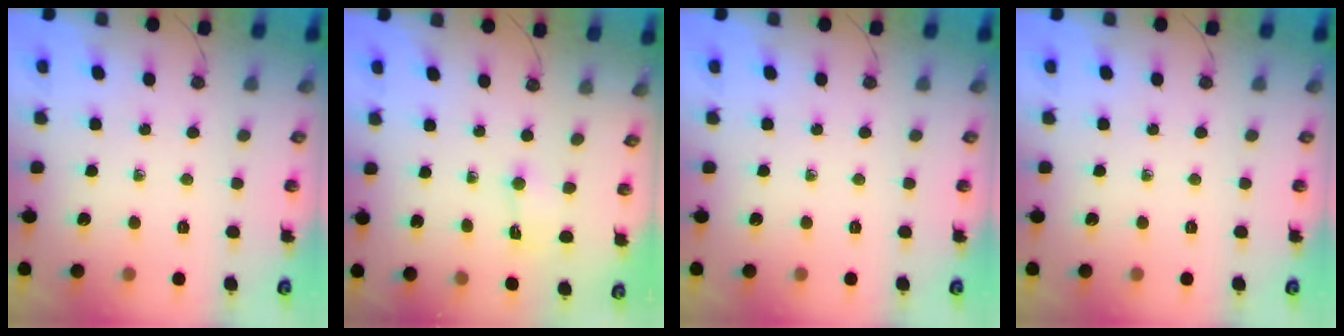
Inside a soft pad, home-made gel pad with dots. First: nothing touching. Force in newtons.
{"total": 1.2, "press": 1.0, "slide": 0.6}
{"total": 0.0}
{"total": 0.0}